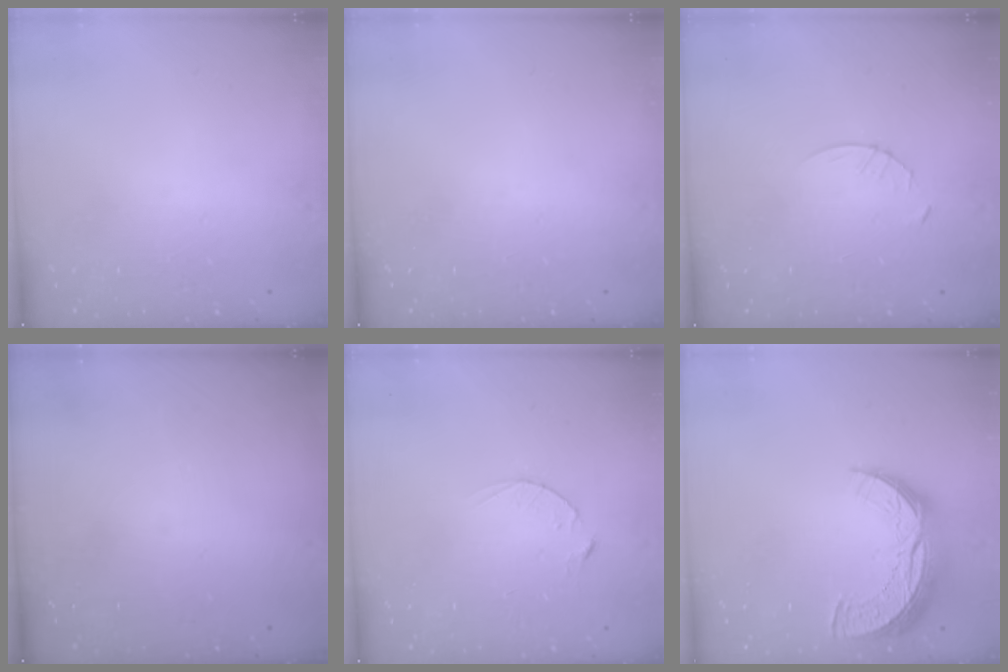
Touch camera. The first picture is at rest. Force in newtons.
{"total": 0.0}
{"total": 3.3, "press": 3.2, "slide": 0.4}
{"total": 0.0}
{"total": 2.5, "press": 2.5, "slide": 0.4}
{"total": 12.8, "press": 12.7, "slide": 1.0}